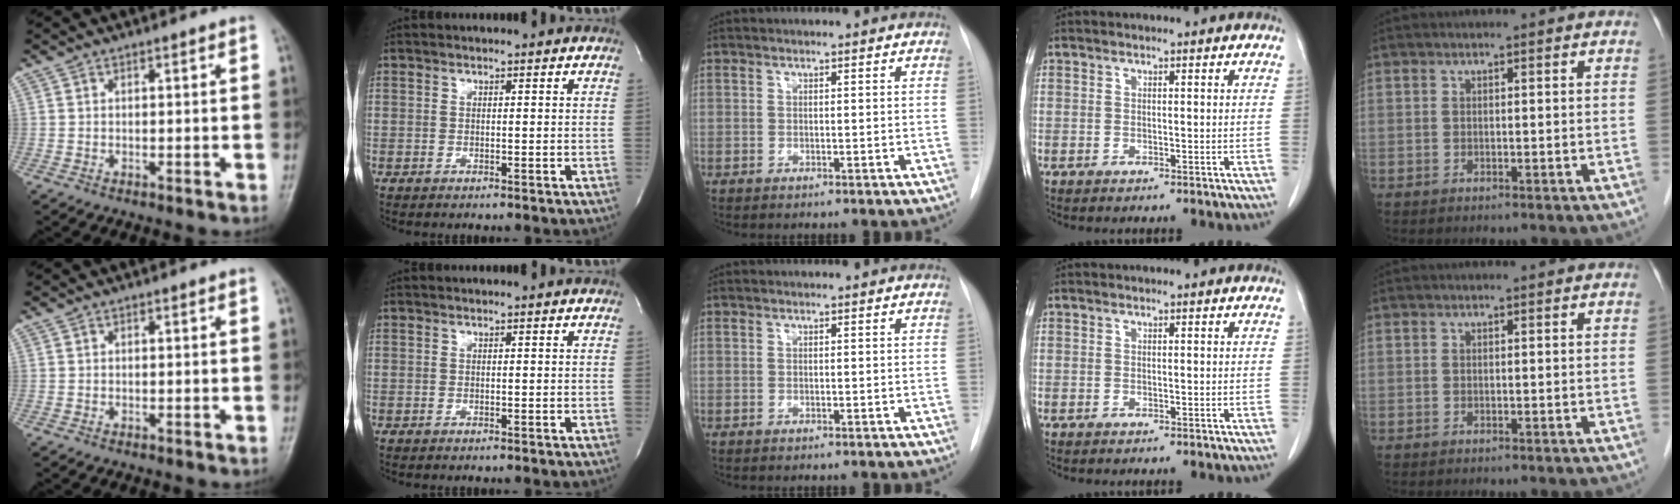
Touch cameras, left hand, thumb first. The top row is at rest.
{}